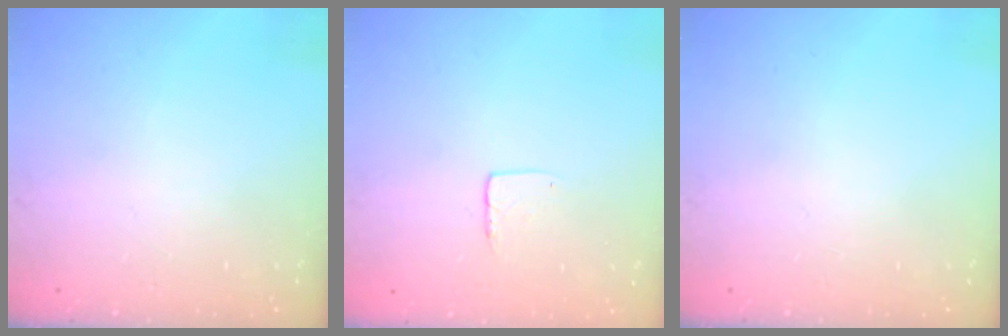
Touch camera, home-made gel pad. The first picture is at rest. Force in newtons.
{"total": 4.5, "press": 4.5, "slide": 0.3}
{"total": 0.0}